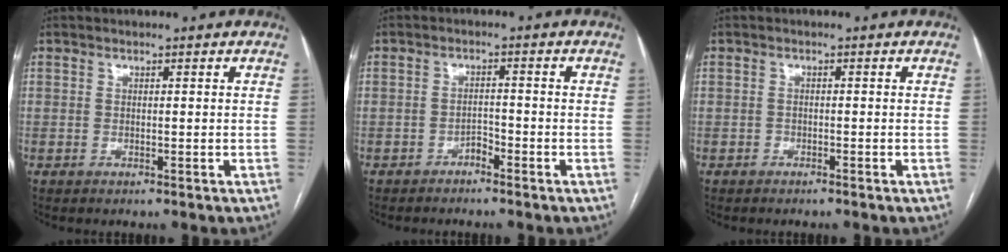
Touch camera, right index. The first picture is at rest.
{"total": 1.8, "force": [-1.5, 0.6, 0.6], "torque": [-0.006, 0.003, -0.027]}
{"total": 0.8, "force": [-0.8, 0.2, 0.1], "torque": [-0.004, 0.000, -0.014]}